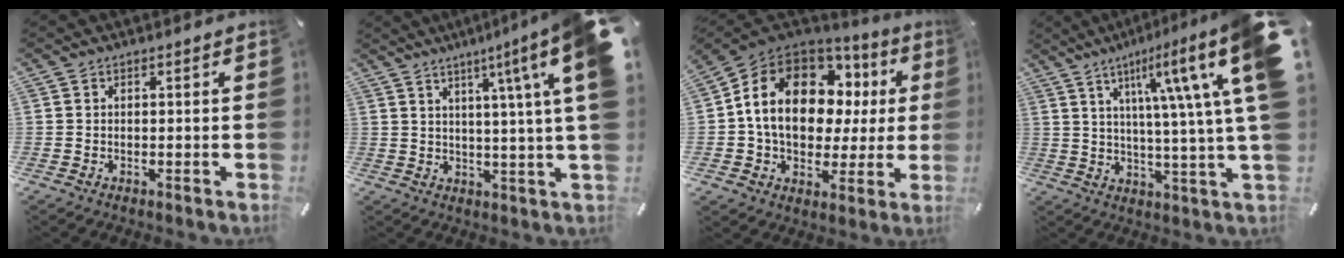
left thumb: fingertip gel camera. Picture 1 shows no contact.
{"total": 15.1, "force": [5.8, 1.2, 13.9], "torque": [-0.197, -0.045, 0.077]}
{"total": 16.8, "force": [3.9, 12.4, 10.5], "torque": [-0.197, -0.013, 0.073]}
{"total": 20.0, "force": [7.4, 2.7, 18.4], "torque": [-0.265, -0.050, 0.098]}